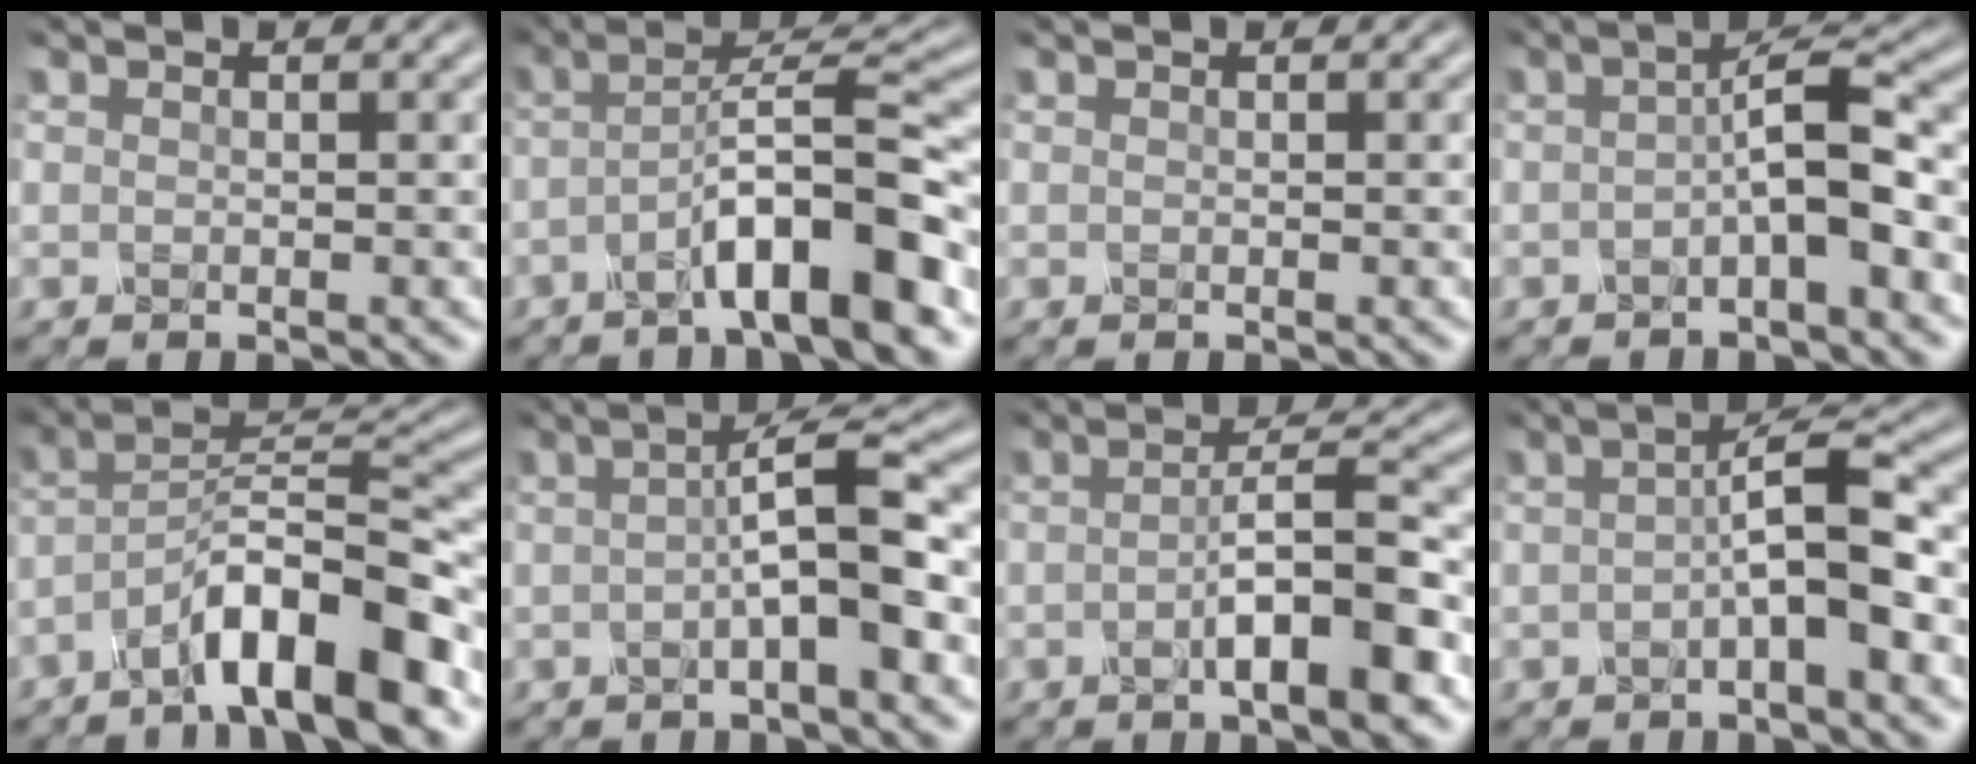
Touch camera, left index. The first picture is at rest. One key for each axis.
{"total": 8.0, "fx": -3.6, "fy": 1.2, "fz": 7.0, "tx": -0.102, "ty": 0.023, "tz": -0.068}
{"total": 0.0}
{"total": 4.2, "fx": -0.8, "fy": 0.7, "fz": 4.0, "tx": -0.068, "ty": 0.017, "tz": -0.022}
{"total": 9.1, "fx": -5.8, "fy": 1.8, "fz": 6.8, "tx": -0.108, "ty": 0.022, "tz": -0.102}
{"total": 5.3, "fx": -0.6, "fy": 0.8, "fz": 5.2, "tx": -0.083, "ty": 0.017, "tz": -0.017}
{"total": 6.3, "fx": -2.0, "fy": 1.2, "fz": 5.9, "tx": -0.088, "ty": 0.011, "tz": -0.038}
{"total": 4.8, "fx": -0.8, "fy": 0.8, "fz": 4.7, "tx": -0.079, "ty": 0.017, "tz": -0.021}